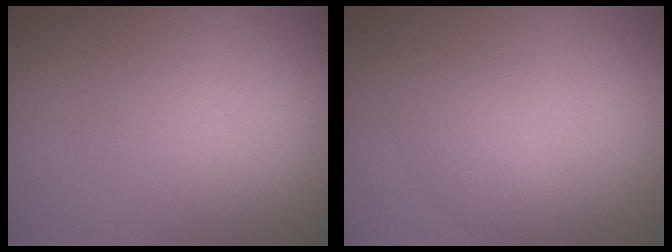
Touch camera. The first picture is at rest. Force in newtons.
{"total": 2.1, "press": 2.1, "slide": 0.0}